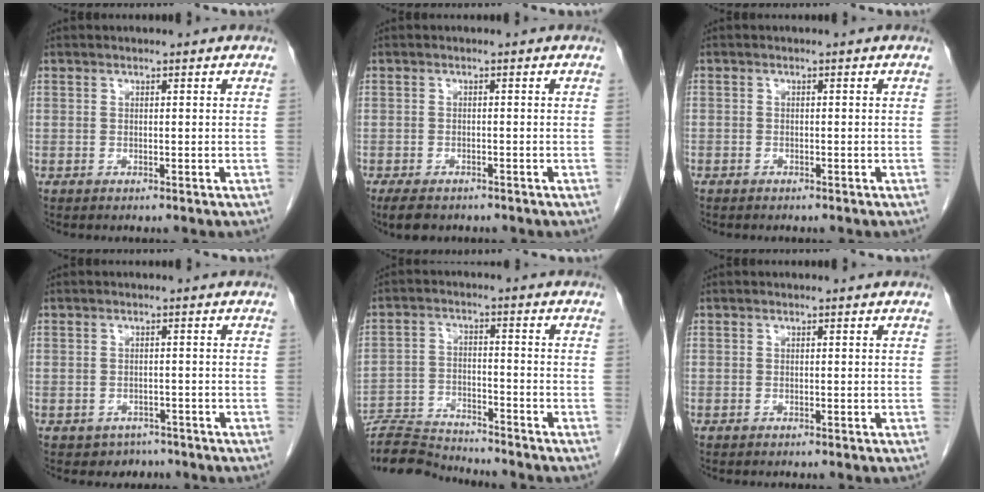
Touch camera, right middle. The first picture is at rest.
{"total": 4.5, "force": [-3.4, 2.0, 2.1], "torque": [-0.032, -0.008, -0.046]}
{"total": 0.8, "force": [-0.6, 0.5, 0.0], "torque": [-0.005, 0.003, -0.010]}
{"total": 2.8, "force": [-2.0, 2.0, -0.1], "torque": [-0.003, 0.009, -0.025]}
{"total": 8.9, "force": [-8.8, 0.1, 0.6], "torque": [-0.012, -0.004, -0.158]}
{"total": 0.0}